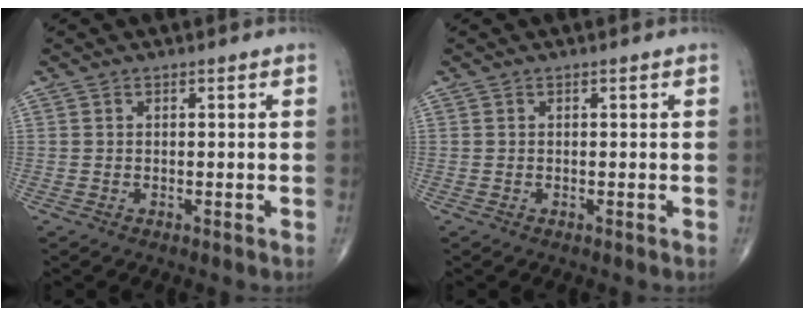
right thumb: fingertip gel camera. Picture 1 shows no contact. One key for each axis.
{"total": 0.0}